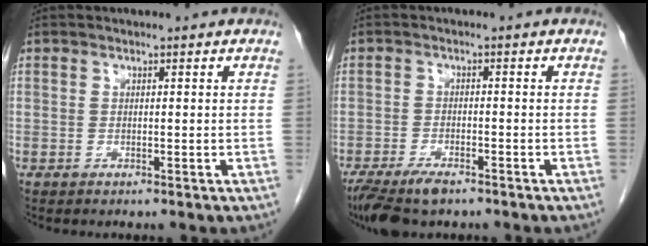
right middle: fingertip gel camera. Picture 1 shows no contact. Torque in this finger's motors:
{"motor_torque": [0.88, -0.70, 0.18, 0.03]}